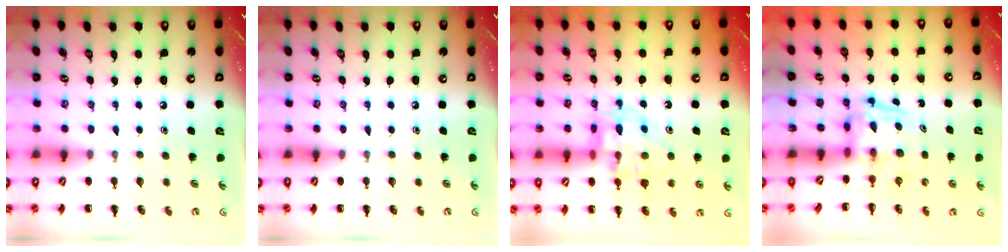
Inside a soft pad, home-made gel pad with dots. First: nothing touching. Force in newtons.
{"total": 0.0}
{"total": 13.2, "press": 12.9, "slide": 2.9}
{"total": 3.5, "press": 3.4, "slide": 0.3}